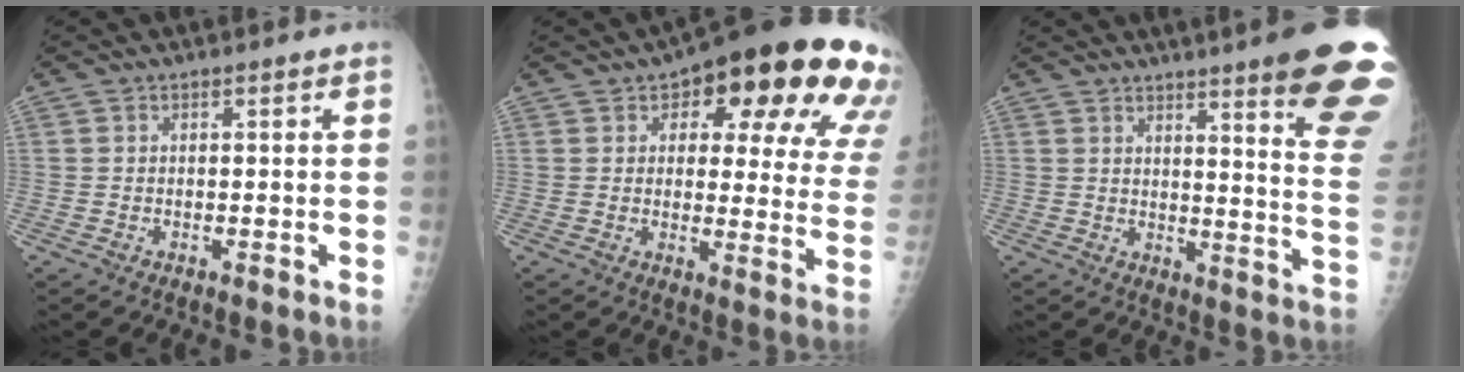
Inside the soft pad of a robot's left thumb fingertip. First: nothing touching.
{"total": 25.3, "force": [12.8, 9.8, 19.5], "torque": [-0.201, -0.015, 0.151]}
{"total": 19.5, "force": [12.9, 1.4, 14.6], "torque": [-0.165, -0.078, 0.155]}